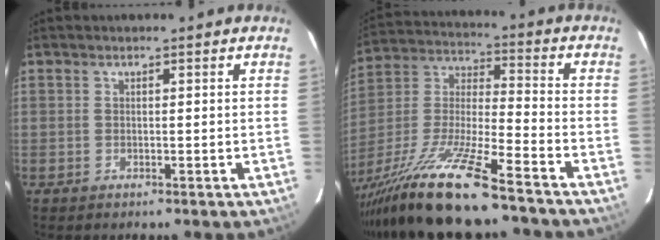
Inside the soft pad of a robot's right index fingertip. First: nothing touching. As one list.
[{"total": 21.1, "force": [-16.2, 1.7, 13.5], "torque": [-0.270, -0.032, -0.297]}]